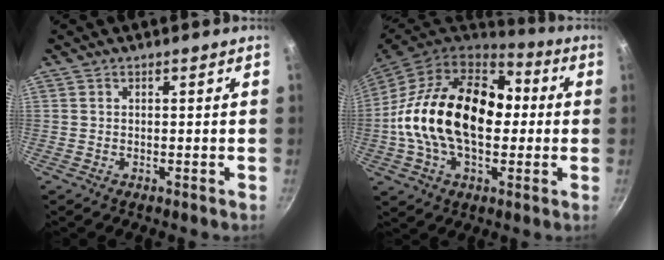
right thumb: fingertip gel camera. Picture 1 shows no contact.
{"total": 25.4, "force": [0.4, 16.1, 19.6], "torque": [-0.318, 0.036, -0.004]}